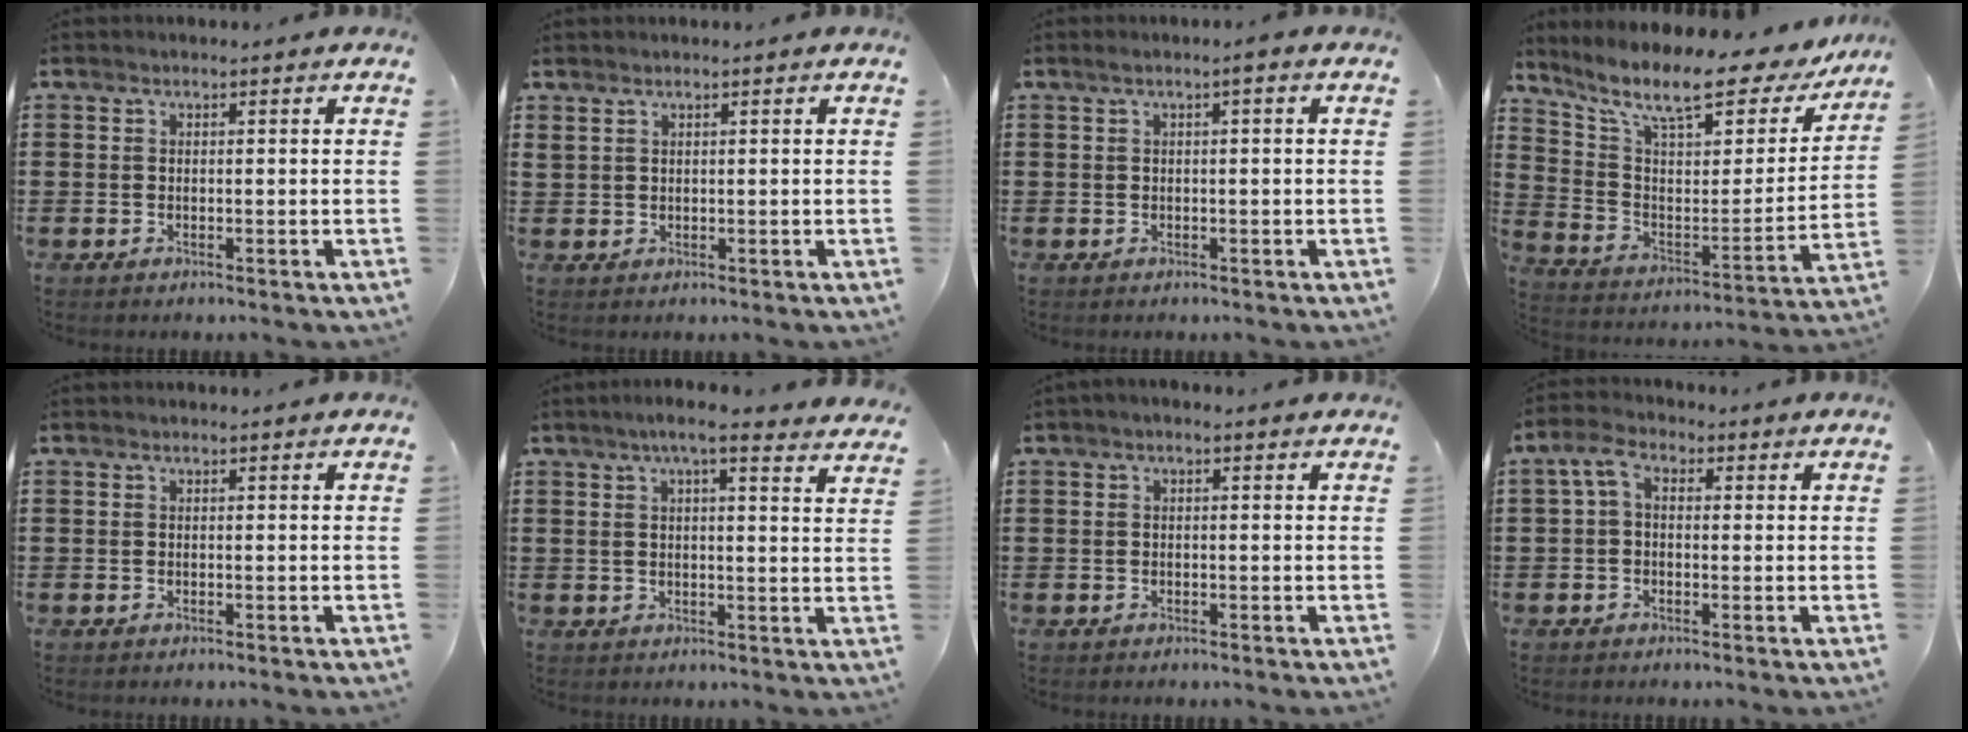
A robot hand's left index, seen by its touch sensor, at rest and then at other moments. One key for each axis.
{"total": 0.8, "fx": 0.7, "fy": 0.2, "fz": 0.3, "tx": -0.008, "ty": 0.000, "tz": 0.013}
{"total": 1.5, "fx": -0.1, "fy": 0.0, "fz": 1.5, "tx": -0.023, "ty": -0.003, "tz": -0.003}
{"total": 11.7, "fx": 8.8, "fy": 2.6, "fz": 7.2, "tx": -0.151, "ty": -0.060, "tz": 0.143}
{"total": 0.0}
{"total": 5.3, "fx": 4.1, "fy": 0.0, "fz": 3.3, "tx": -0.067, "ty": -0.009, "tz": 0.069}
{"total": 0.7, "fx": -0.2, "fy": 0.1, "fz": 0.7, "tx": -0.013, "ty": -0.001, "tz": -0.004}
{"total": 4.0, "fx": 0.3, "fy": 2.4, "fz": 3.2, "tx": -0.075, "ty": 0.007, "tz": 0.000}